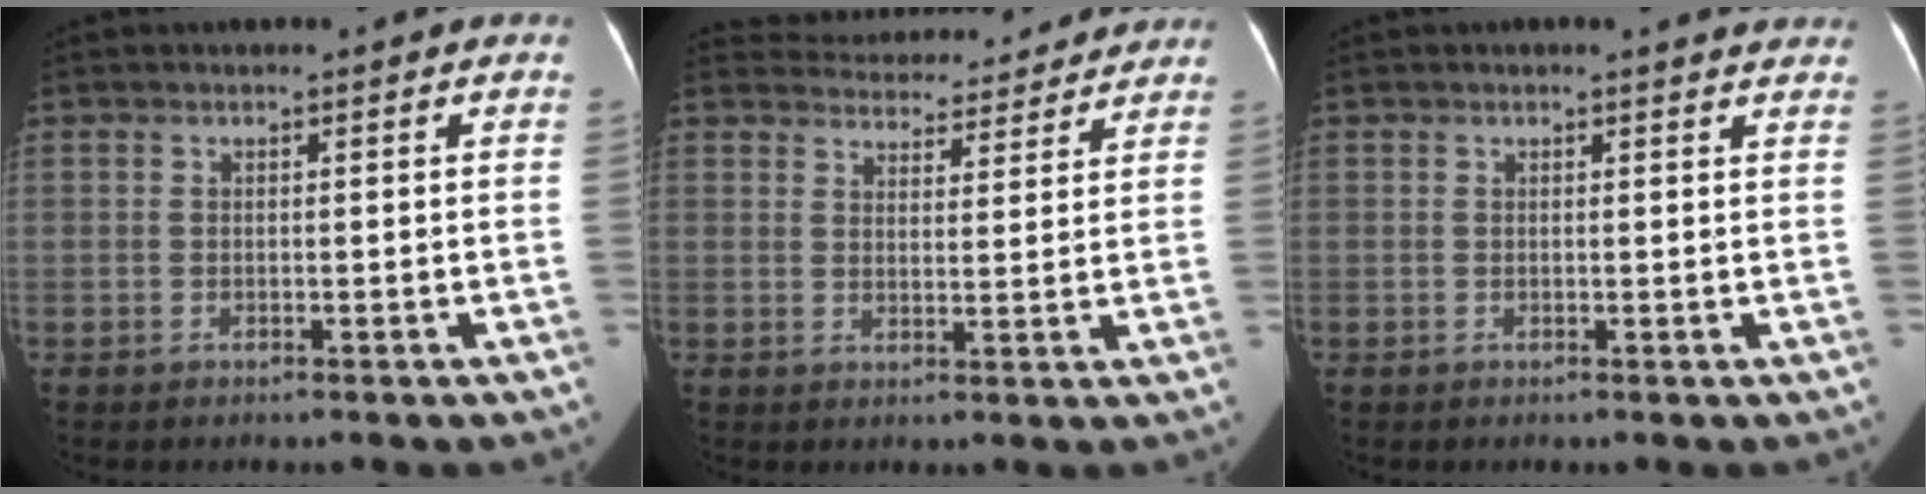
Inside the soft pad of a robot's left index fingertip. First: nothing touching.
{"total": 13.2, "force": [12.7, 3.3, 1.7], "torque": [-0.013, 0.015, 0.154]}
{"total": 3.3, "force": [3.2, 0.6, 0.9], "torque": [-0.016, -0.004, 0.016]}